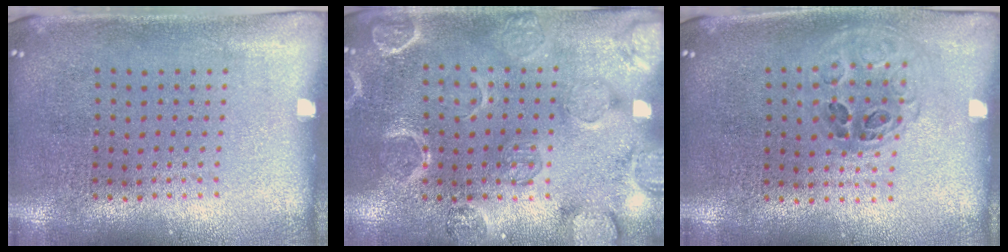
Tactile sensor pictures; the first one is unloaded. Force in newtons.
{"total": 2.4, "press": 2.4, "slide": 0.4}
{"total": 1.1, "press": 1.0, "slide": 0.6}